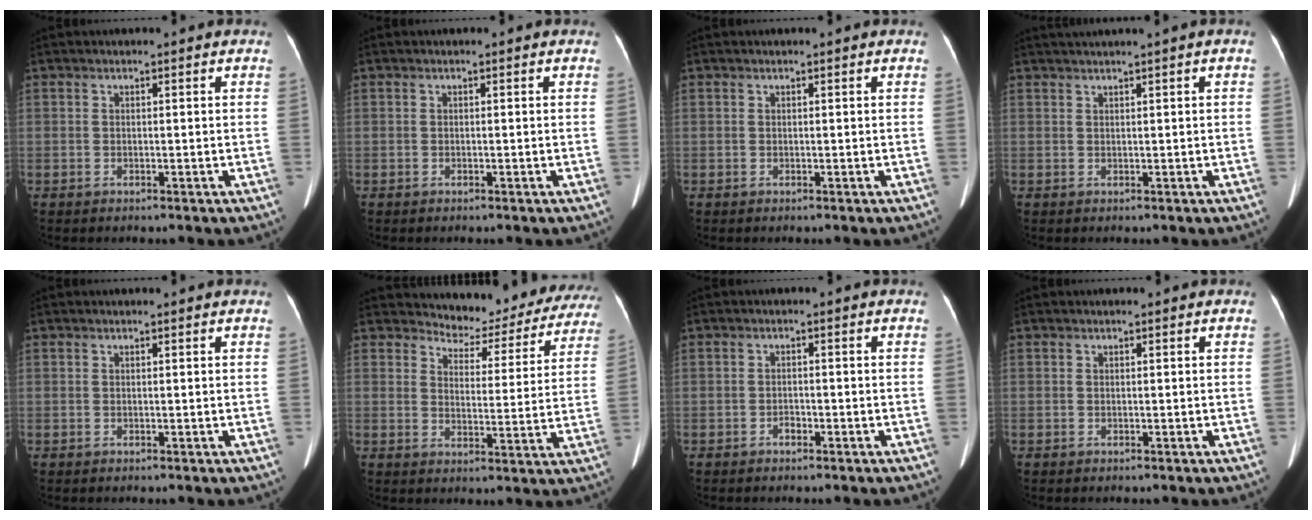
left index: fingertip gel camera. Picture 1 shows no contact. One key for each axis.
{"total": 0.0}
{"total": 0.9, "fx": 0.9, "fy": 0.0, "fz": 0.3, "tx": -0.008, "ty": 0.010, "tz": 0.009}
{"total": 2.3, "fx": 1.7, "fy": -0.8, "fz": 1.4, "tx": -0.026, "ty": 0.011, "tz": 0.037}
{"total": 1.3, "fx": 1.3, "fy": 0.0, "fz": 0.3, "tx": -0.010, "ty": 0.009, "tz": 0.014}
{"total": 13.4, "fx": 12.6, "fy": 4.1, "fz": 1.3, "tx": 0.003, "ty": -0.025, "tz": 0.135}
{"total": 0.9, "fx": -0.7, "fy": 0.5, "fz": 0.4, "tx": -0.007, "ty": 0.002, "tz": -0.012}
{"total": 0.0}